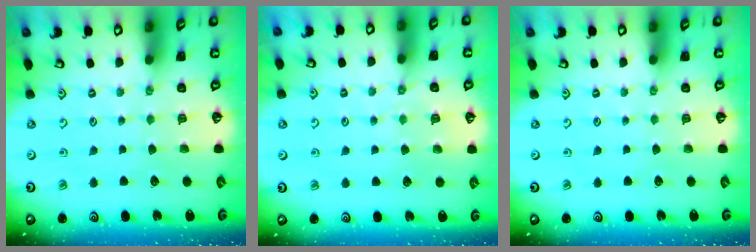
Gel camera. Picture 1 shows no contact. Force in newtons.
{"total": 2.5, "press": 2.5, "slide": 0.4}
{"total": 0.0}